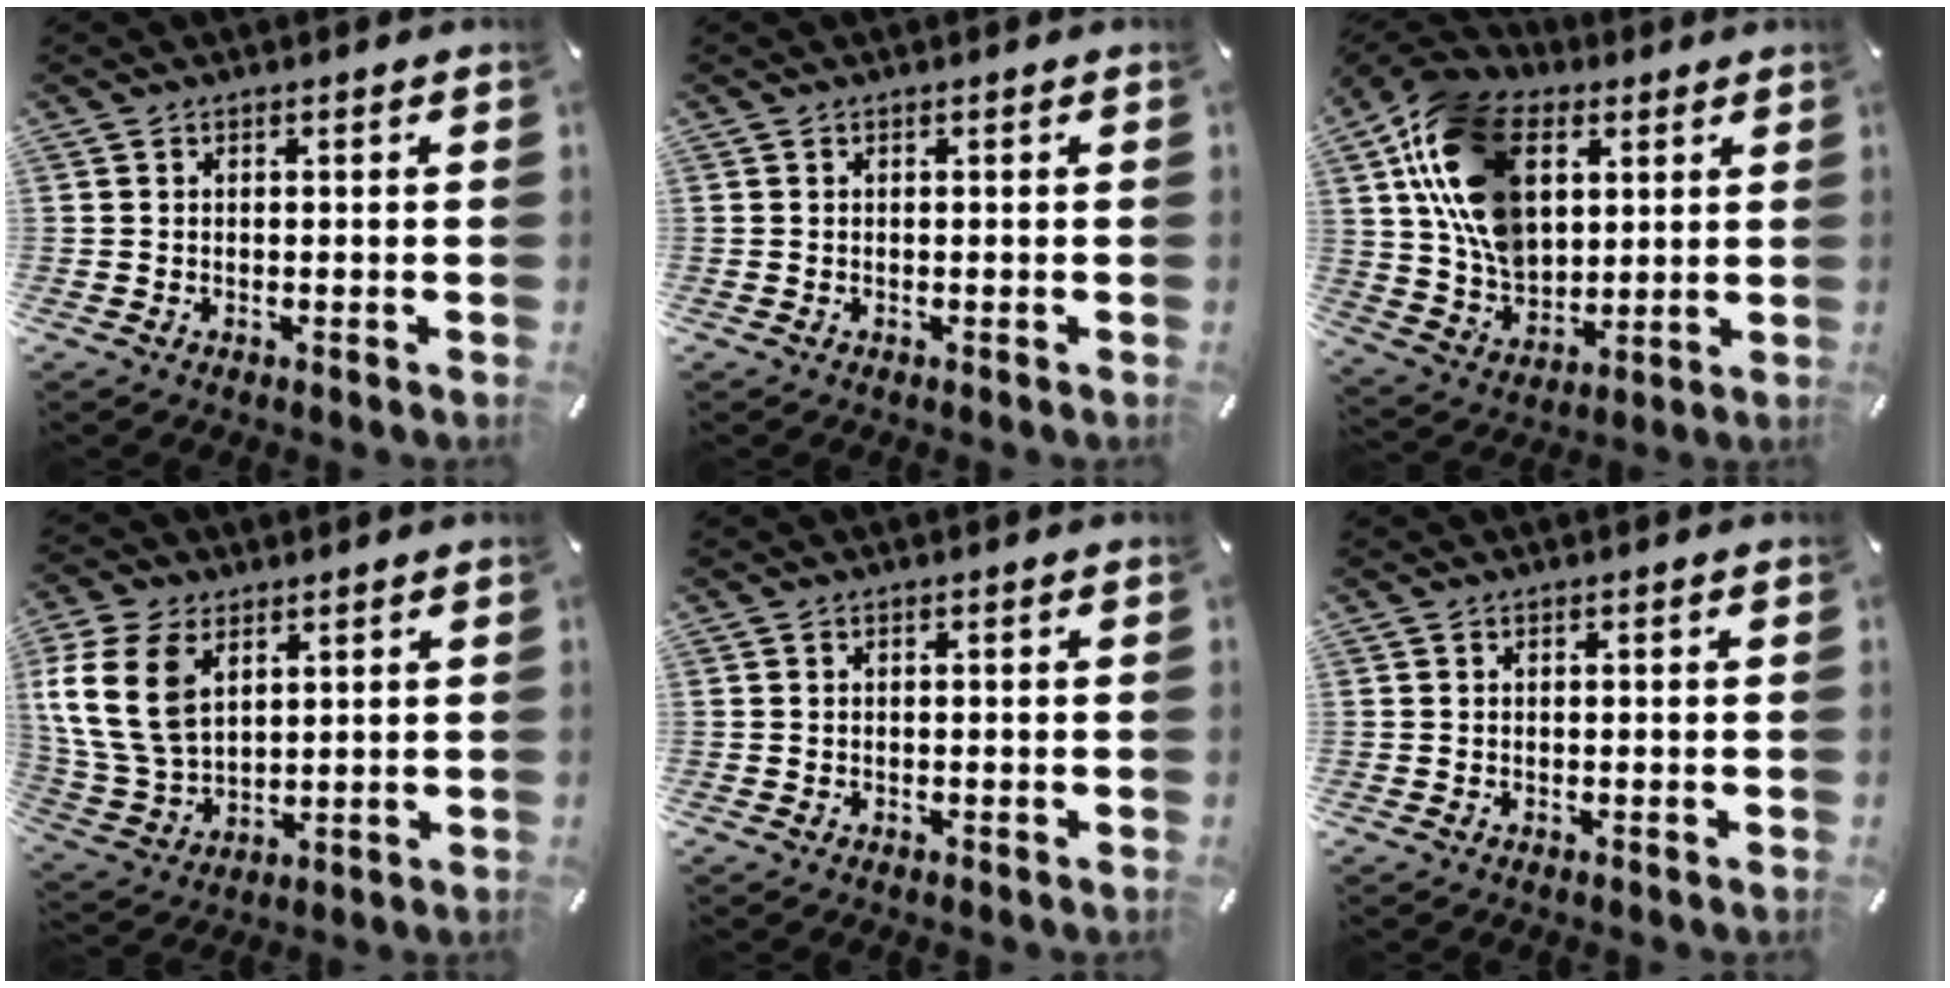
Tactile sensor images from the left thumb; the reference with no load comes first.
{"total": 0.0}
{"total": 20.5, "force": [6.6, 14.6, 12.8], "torque": [-0.272, -0.007, 0.127]}
{"total": 14.9, "force": [5.0, 10.5, 9.3], "torque": [-0.239, -0.004, 0.090]}
{"total": 0.0}
{"total": 0.0}